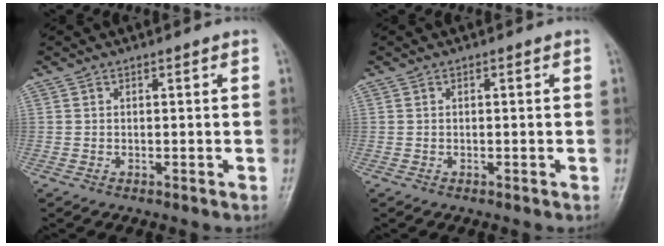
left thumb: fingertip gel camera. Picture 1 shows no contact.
{"total": 0.0}